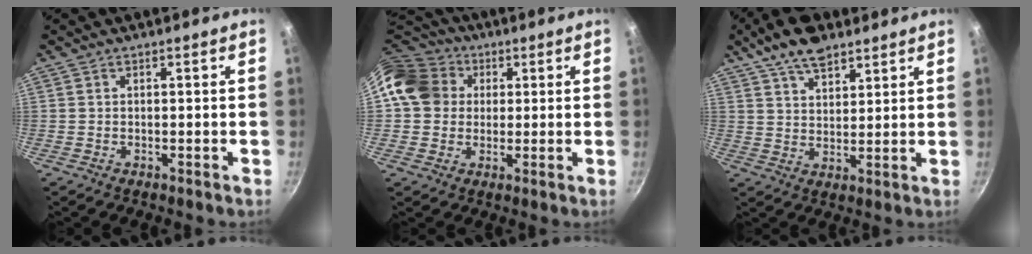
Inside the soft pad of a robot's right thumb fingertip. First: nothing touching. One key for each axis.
{"total": 13.0, "fx": 3.0, "fy": 11.2, "fz": 5.9, "tx": -0.084, "ty": 0.020, "tz": 0.039}
{"total": 10.7, "fx": 7.4, "fy": 5.2, "fz": 5.8, "tx": -0.076, "ty": -0.020, "tz": 0.125}